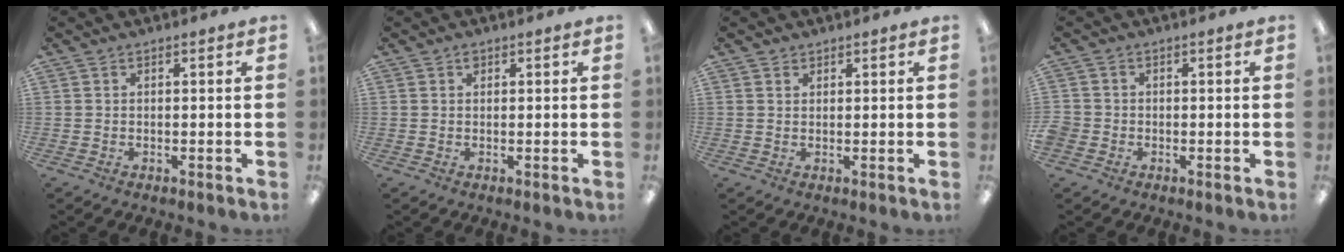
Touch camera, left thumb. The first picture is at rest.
{"total": 0.9, "force": [0.5, 0.6, 0.5], "torque": [-0.010, 0.002, 0.009]}
{"total": 1.0, "force": [0.8, 0.6, 0.0], "torque": [-0.001, 0.000, 0.016]}
{"total": 2.4, "force": [-0.9, 2.1, 0.7], "torque": [-0.010, 0.006, -0.017]}